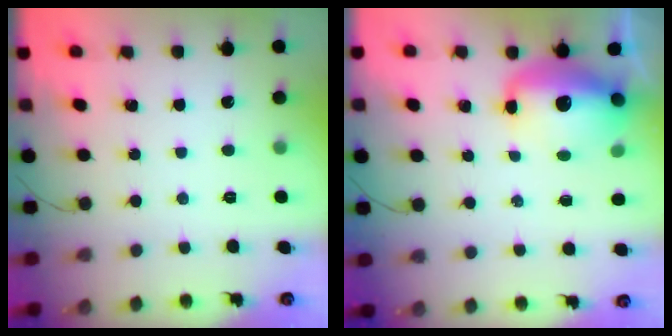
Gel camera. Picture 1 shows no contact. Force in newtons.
{"total": 13.3, "press": 12.9, "slide": 3.1}